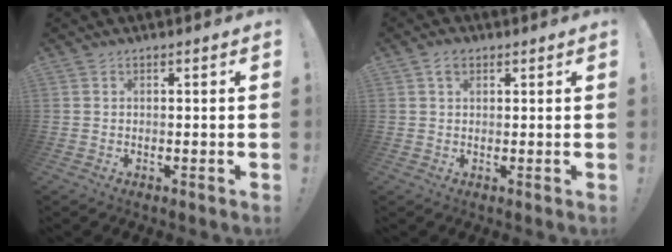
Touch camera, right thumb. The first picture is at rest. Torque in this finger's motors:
{"motor_torque": [-0.02, 0.58, 0.11, -0.08, 0.00]}